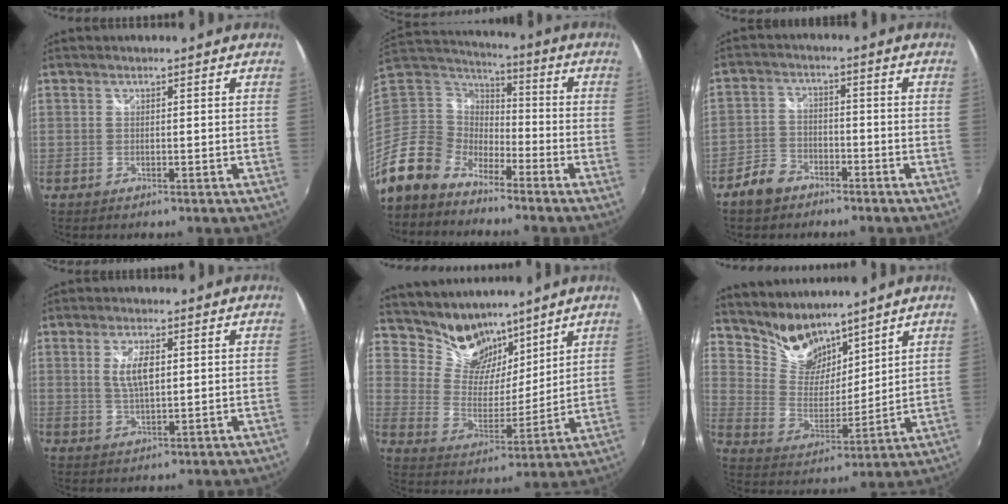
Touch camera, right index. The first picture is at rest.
{"total": 14.1, "force": [-10.3, 8.5, 4.5], "torque": [-0.122, 0.012, -0.205]}
{"total": 6.2, "force": [-4.5, 3.7, 2.0], "torque": [-0.057, 0.012, -0.082]}
{"total": 5.1, "force": [1.1, 1.8, 4.6], "torque": [-0.088, -0.001, 0.021]}
{"total": 13.4, "force": [10.6, 7.0, 4.4], "torque": [-0.100, 0.012, 0.196]}
{"total": 11.4, "force": [9.5, 5.7, 3.0], "torque": [-0.070, 0.004, 0.190]}